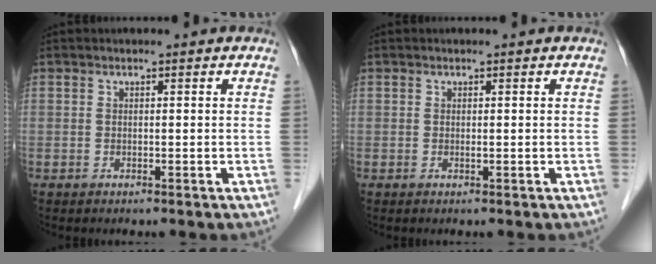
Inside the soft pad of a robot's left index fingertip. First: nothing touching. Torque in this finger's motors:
{"motor_torque": [0.10, 0.01, -0.02, -0.01]}